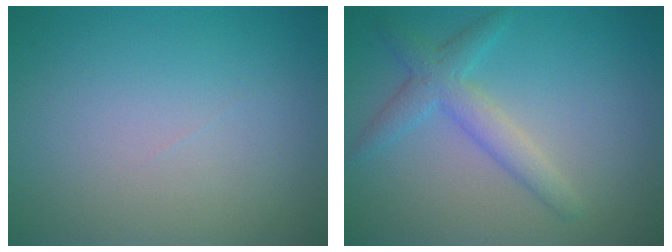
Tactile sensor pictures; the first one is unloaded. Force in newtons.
{"total": 3.1, "press": 3.1, "slide": 0.1}